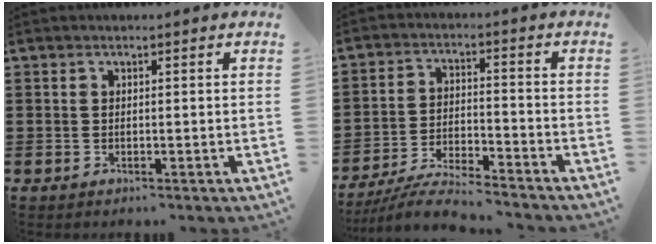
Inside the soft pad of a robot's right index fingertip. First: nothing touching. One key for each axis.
{"total": 6.0, "fx": -5.7, "fy": 0.0, "fz": 1.8, "tx": -0.049, "ty": -0.009, "tz": -0.116}